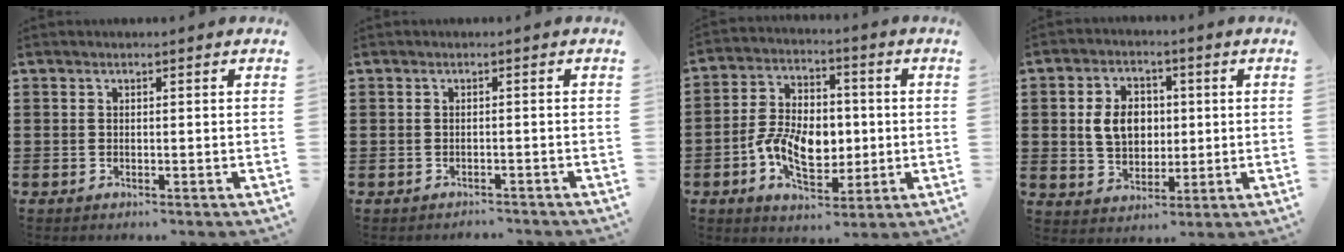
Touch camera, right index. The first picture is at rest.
{"total": 1.0, "force": [-1.0, 0.3, -0.1], "torque": [-0.001, 0.004, -0.023]}
{"total": 9.4, "force": [-1.7, 6.2, 6.9], "torque": [-0.135, 0.004, -0.035]}
{"total": 7.0, "force": [0.7, 5.3, 4.5], "torque": [-0.099, 0.007, 0.003]}